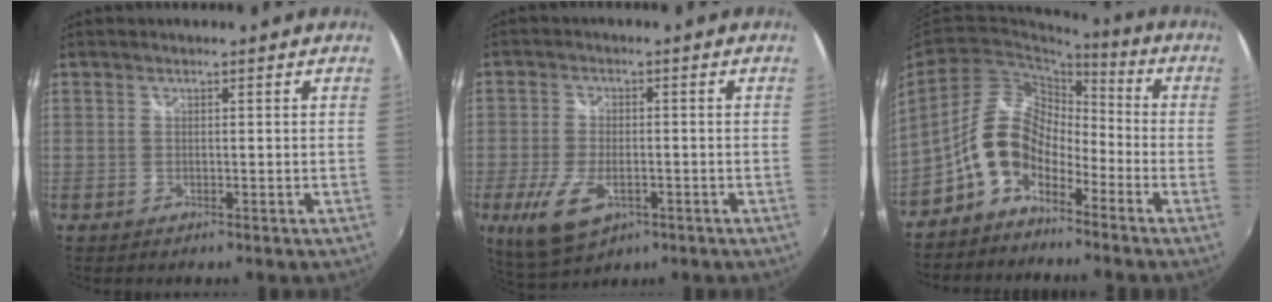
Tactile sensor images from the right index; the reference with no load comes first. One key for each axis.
{"total": 10.1, "fx": -4.0, "fy": 5.1, "fz": 7.7, "tx": -0.173, "ty": -0.021, "tz": -0.066}
{"total": 9.6, "fx": -6.0, "fy": 5.6, "fz": 5.1, "tx": -0.097, "ty": 0.027, "tz": -0.118}